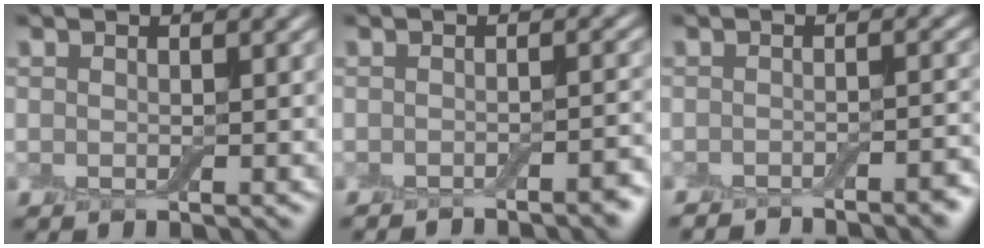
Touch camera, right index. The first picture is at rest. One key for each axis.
{"total": 2.5, "fx": -2.1, "fy": 0.5, "fz": 1.4, "tx": -0.007, "ty": 0.004, "tz": -0.031}
{"total": 3.0, "fx": -2.7, "fy": 0.5, "fz": 1.3, "tx": -0.008, "ty": 0.002, "tz": -0.039}